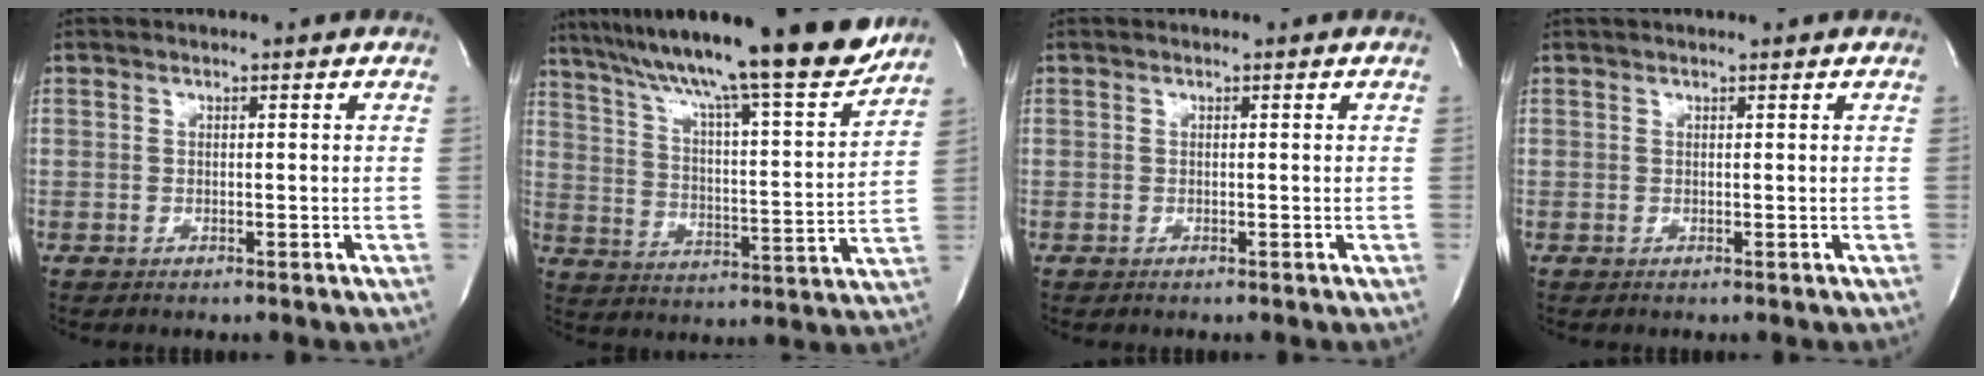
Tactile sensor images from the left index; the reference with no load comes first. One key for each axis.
{"total": 23.5, "fx": 19.4, "fy": 0.6, "fz": 13.2, "tx": -0.219, "ty": -0.018, "tz": 0.289}
{"total": 0.0}
{"total": 2.3, "fx": 2.0, "fy": 0.1, "fz": 1.2, "tx": -0.014, "ty": 0.023, "tz": 0.026}